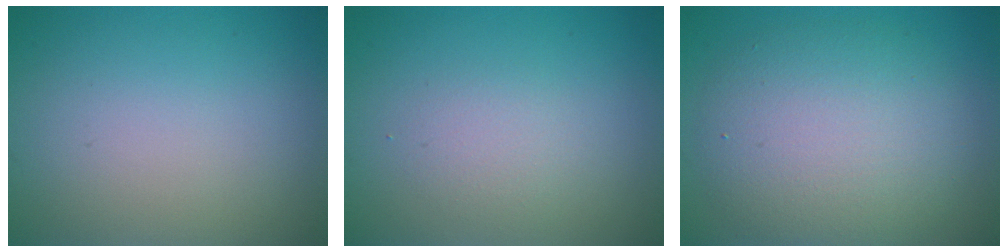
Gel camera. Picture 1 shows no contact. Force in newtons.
{"total": 1.6, "press": 1.6, "slide": 0.0}
{"total": 7.0, "press": 7.0, "slide": 0.5}